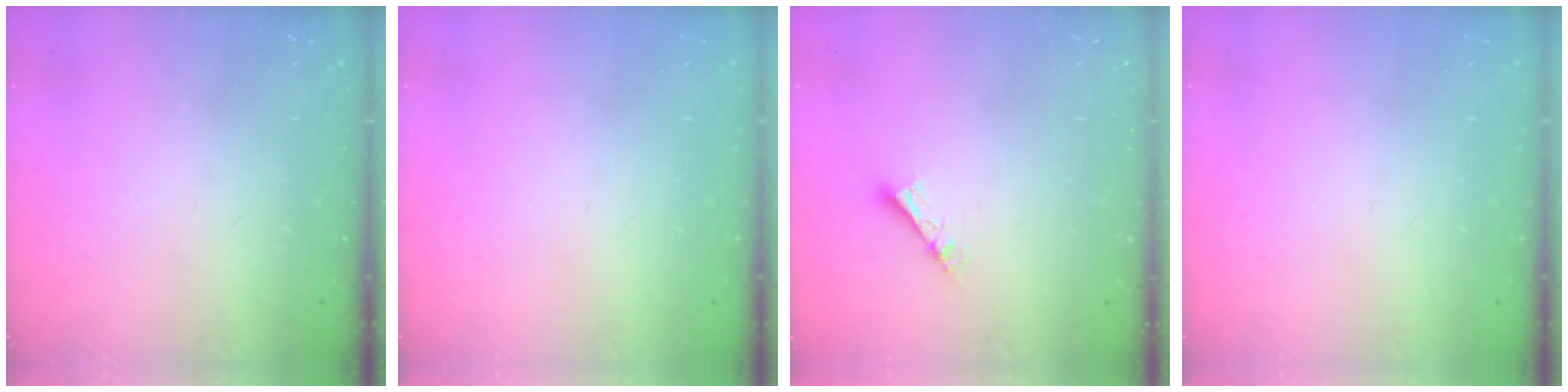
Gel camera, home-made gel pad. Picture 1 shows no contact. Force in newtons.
{"total": 0.0}
{"total": 4.4, "press": 4.4, "slide": 0.2}
{"total": 0.0}